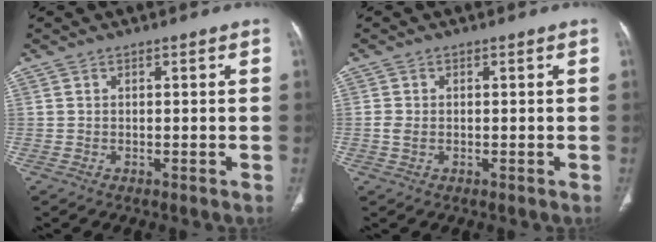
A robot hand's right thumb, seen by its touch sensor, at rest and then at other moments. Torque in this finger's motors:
{"motor_torque": [-0.18, -0.44, 0.41, -0.12, 0.08]}